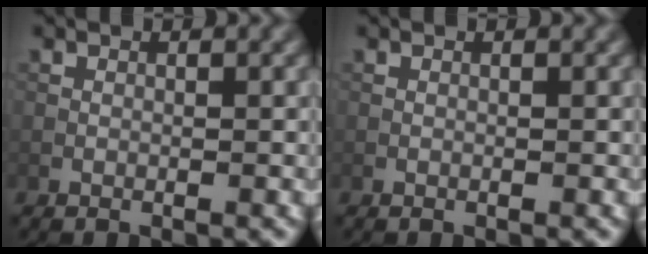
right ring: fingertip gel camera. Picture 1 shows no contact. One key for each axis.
{"total": 0.0}